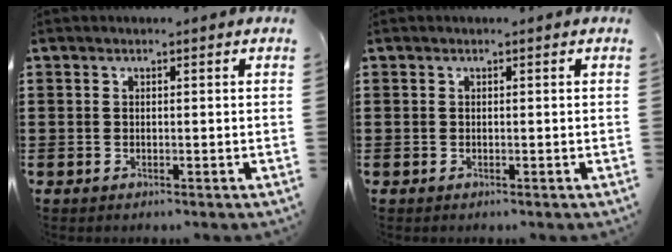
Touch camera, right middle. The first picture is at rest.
{"total": 0.0}